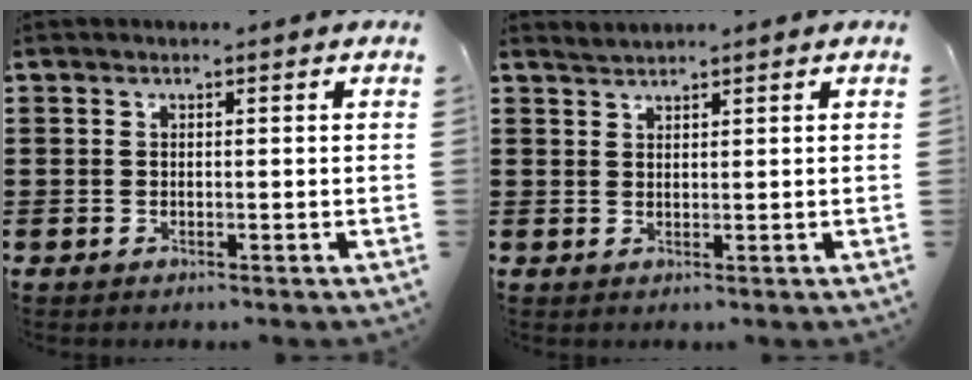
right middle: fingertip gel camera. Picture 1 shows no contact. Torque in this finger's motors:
{"motor_torque": [-0.13, -0.08, -0.02, -0.02]}